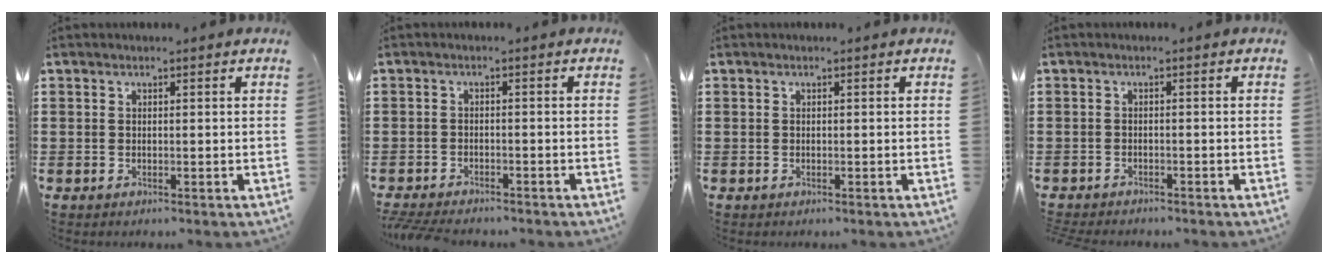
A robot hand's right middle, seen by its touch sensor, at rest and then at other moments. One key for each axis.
{"total": 2.3, "fx": -2.2, "fy": 0.3, "fz": 0.3, "tx": -0.017, "ty": -0.002, "tz": -0.050}
{"total": 0.0}
{"total": 1.2, "fx": -1.2, "fy": 0.1, "fz": 0.0, "tx": -0.003, "ty": 0.002, "tz": -0.025}